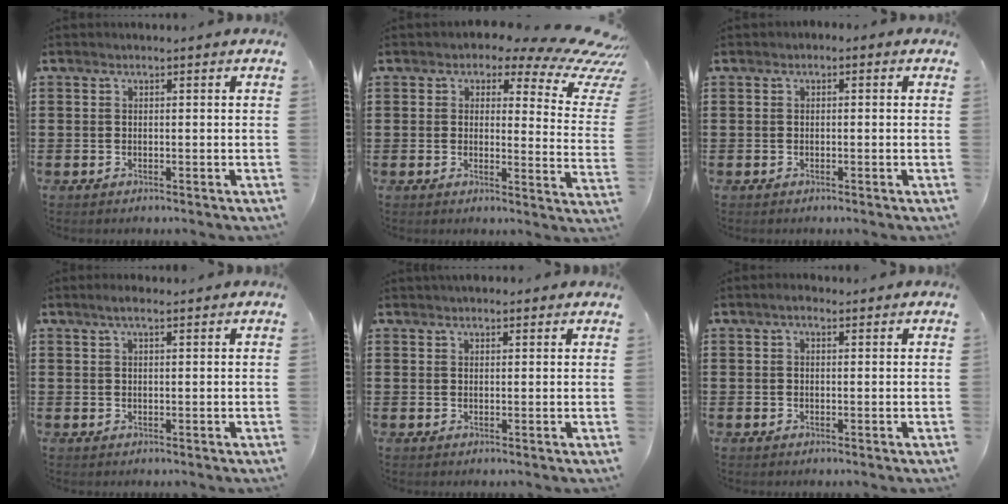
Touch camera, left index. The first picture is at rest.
{"total": 5.9, "force": [4.1, 2.1, 3.7], "torque": [-0.059, -0.029, 0.064]}
{"total": 0.6, "force": [-0.3, 0.4, 0.3], "torque": [-0.008, 0.000, -0.006]}
{"total": 2.4, "force": [1.5, 0.5, 1.7], "torque": [-0.035, 0.004, 0.027]}
{"total": 1.8, "force": [1.7, 0.5, 0.4], "torque": [-0.010, 0.002, 0.033]}
{"total": 1.5, "force": [0.7, 0.7, 1.2], "torque": [-0.023, 0.005, 0.012]}